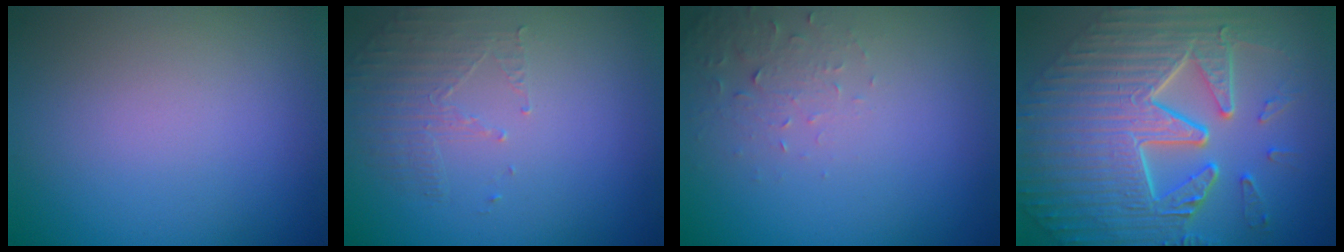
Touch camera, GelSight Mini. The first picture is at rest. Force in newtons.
{"total": 1.7, "press": 0.9, "slide": 1.4}
{"total": 1.9, "press": 1.8, "slide": 0.4}
{"total": 11.0, "press": 7.4, "slide": 8.1}